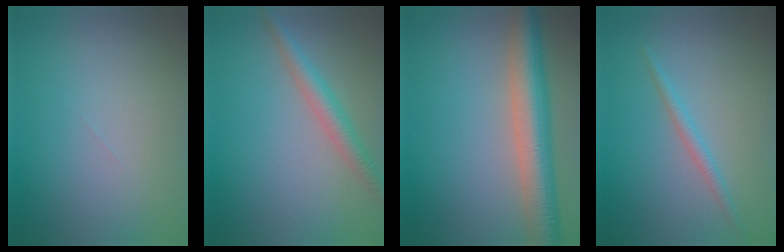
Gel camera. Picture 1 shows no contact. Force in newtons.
{"total": 2.9, "press": 2.9, "slide": 0.2}
{"total": 7.2, "press": 7.1, "slide": 0.4}
{"total": 1.4, "press": 1.4, "slide": 0.1}